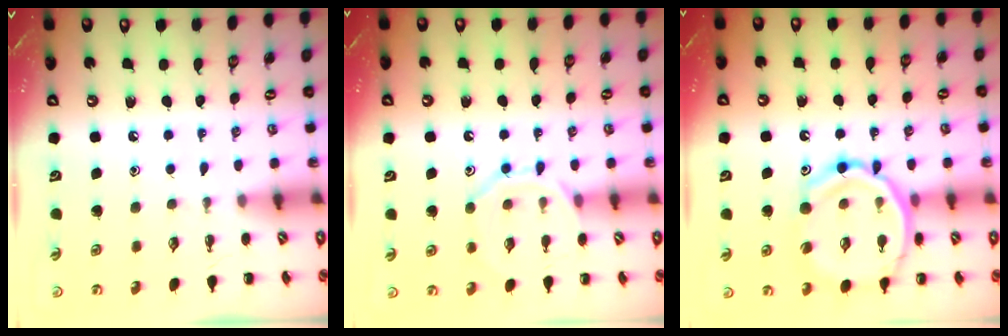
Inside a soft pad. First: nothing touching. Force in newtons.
{"total": 10.5, "press": 10.5, "slide": 0.6}
{"total": 16.3, "press": 16.1, "slide": 2.5}